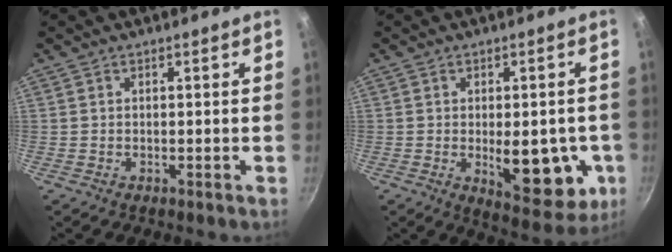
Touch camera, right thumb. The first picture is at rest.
{"total": 14.4, "force": [-2.6, 6.8, 12.4], "torque": [-0.125, -0.012, -0.024]}